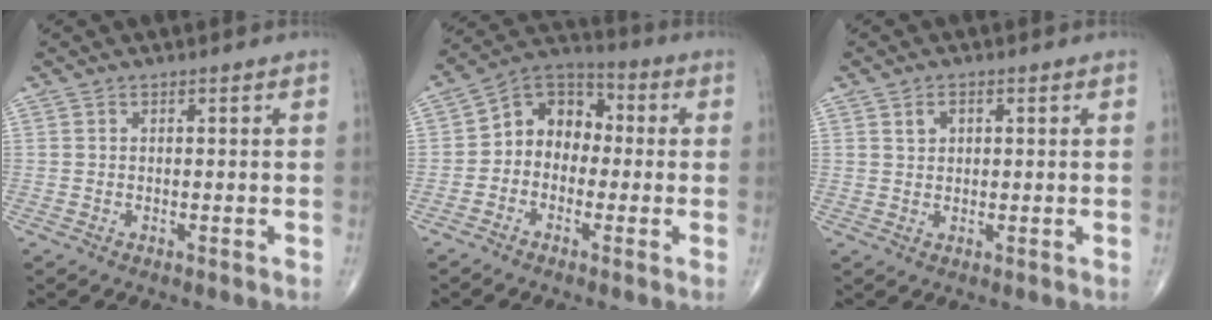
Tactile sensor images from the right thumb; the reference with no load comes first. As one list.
[{"total": 9.7, "force": [-0.7, 7.9, 5.7], "torque": [-0.053, 0.039, -0.034]}, {"total": 2.3, "force": [0.9, 1.7, 1.4], "torque": [-0.017, -0.001, 0.017]}]